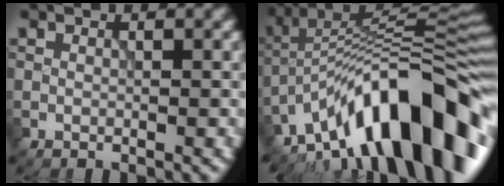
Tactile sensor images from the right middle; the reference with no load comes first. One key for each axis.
{"total": 14.1, "fx": -7.8, "fy": 4.7, "fz": 10.8, "tx": -0.159, "ty": 0.040, "tz": -0.138}